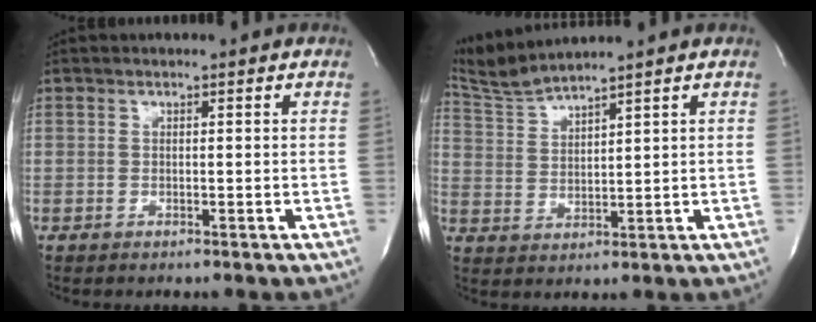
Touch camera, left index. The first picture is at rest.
{"total": 5.6, "force": [5.3, -1.3, 1.2], "torque": [-0.041, 0.000, 0.117]}